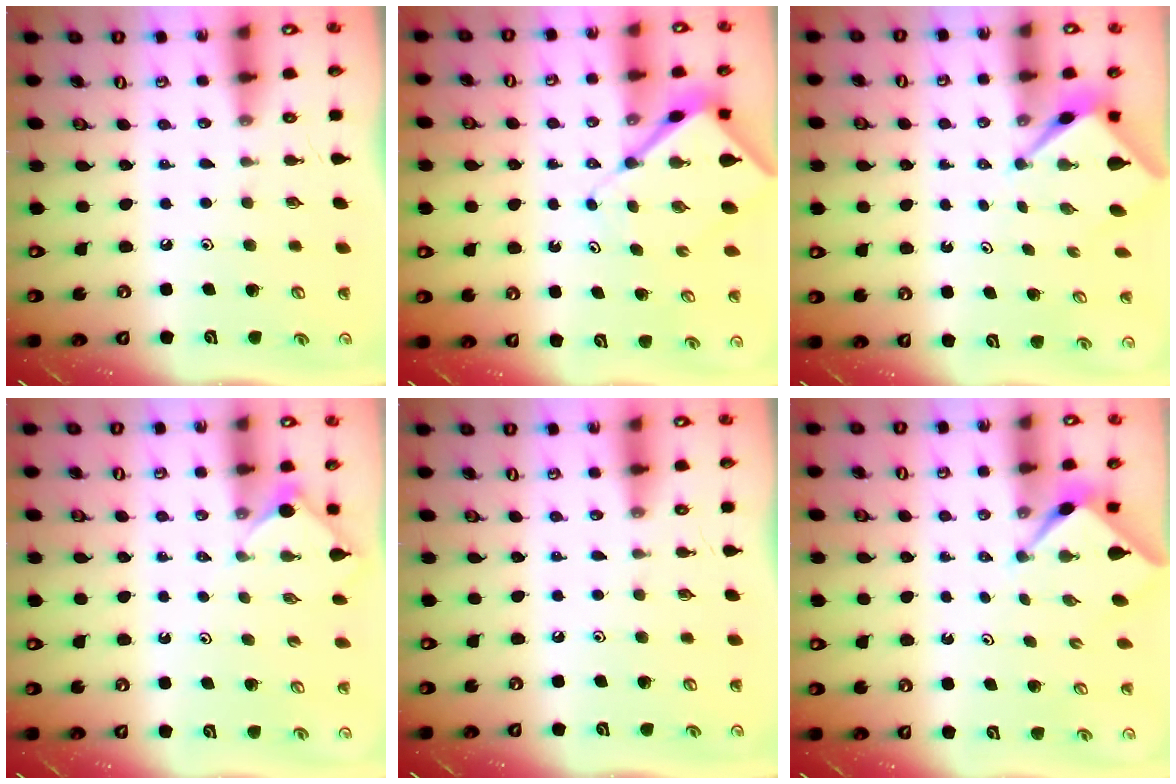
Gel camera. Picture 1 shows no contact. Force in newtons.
{"total": 8.0, "press": 8.0, "slide": 0.8}
{"total": 2.6, "press": 2.6, "slide": 0.1}
{"total": 2.3, "press": 2.2, "slide": 0.3}
{"total": 0.0}
{"total": 2.4, "press": 2.3, "slide": 0.3}